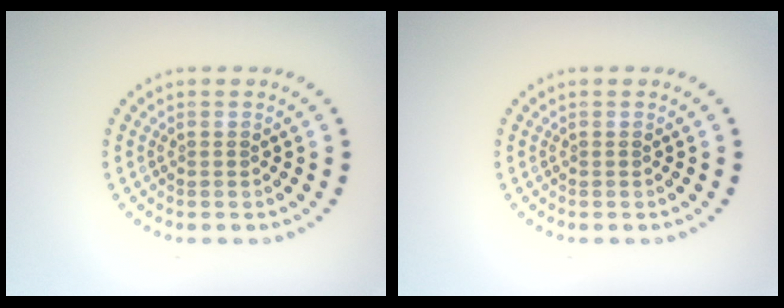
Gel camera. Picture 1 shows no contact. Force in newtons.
{"total": 0.0}